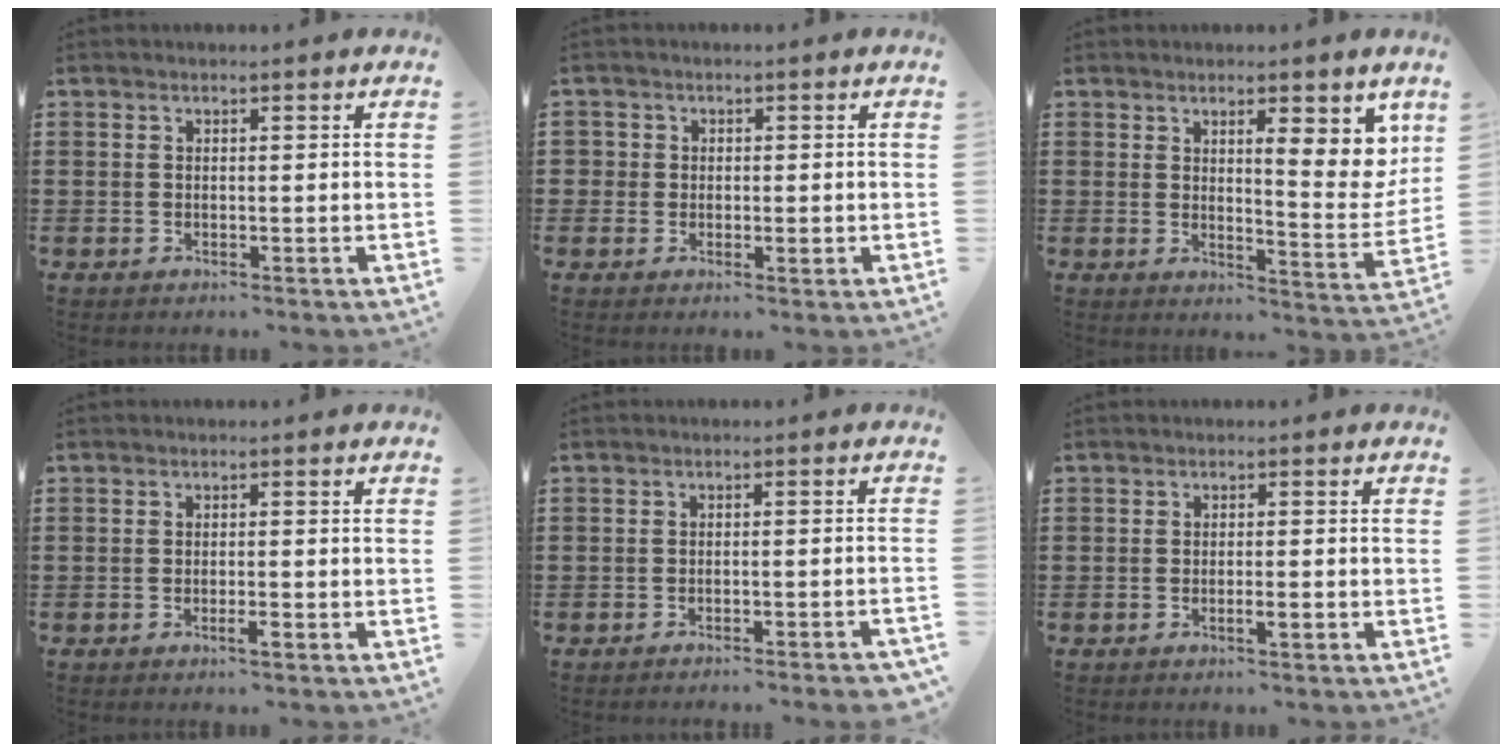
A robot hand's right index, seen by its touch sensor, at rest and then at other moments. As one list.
[{"total": 1.5, "force": [-0.1, 1.4, 0.5], "torque": [-0.015, 0.003, -0.002]}, {"total": 8.2, "force": [3.9, 2.6, 6.7], "torque": [-0.087, -0.022, 0.059]}, {"total": 1.5, "force": [-0.9, 0.0, 1.2], "torque": [-0.022, -0.006, -0.013]}, {"total": 2.2, "force": [-1.9, -0.2, 1.0], "torque": [-0.016, 0.000, -0.037]}, {"total": 1.8, "force": [-0.9, 0.2, 1.6], "torque": [-0.027, -0.002, -0.015]}]